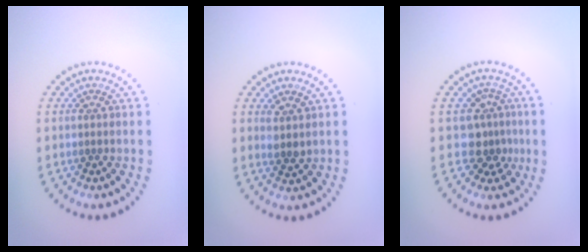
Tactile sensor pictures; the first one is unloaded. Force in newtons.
{"total": 1.7, "press": 1.5, "slide": 0.9}
{"total": 2.8, "press": 2.1, "slide": 1.8}